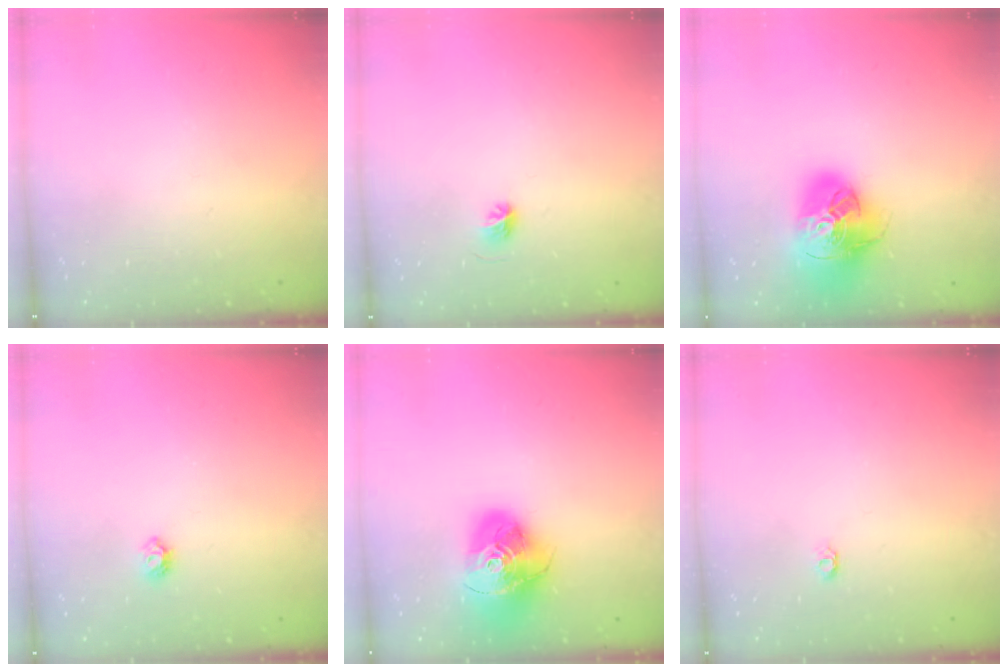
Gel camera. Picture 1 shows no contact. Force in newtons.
{"total": 4.2, "press": 3.9, "slide": 1.4}
{"total": 21.8, "press": 21.6, "slide": 2.6}
{"total": 4.9, "press": 4.9, "slide": 0.8}
{"total": 18.4, "press": 18.3, "slide": 2.1}
{"total": 4.0, "press": 4.0, "slide": 0.4}